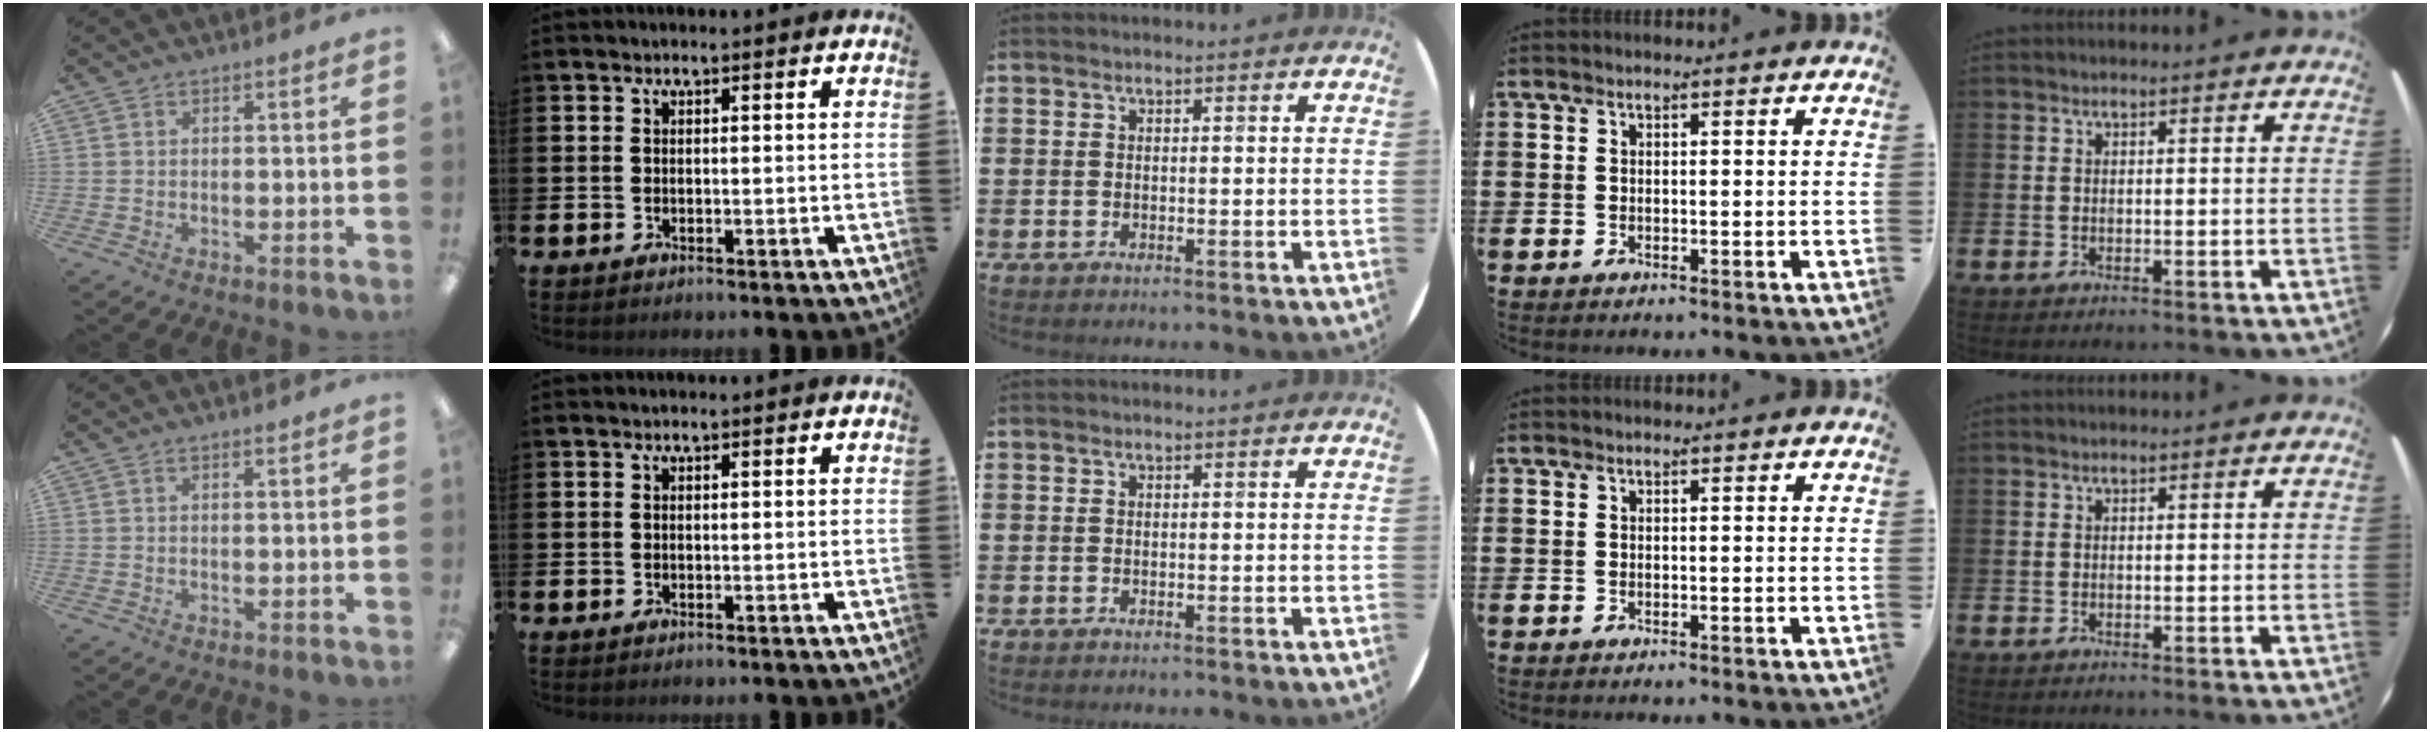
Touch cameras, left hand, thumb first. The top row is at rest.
{"thumb": {"total": 0.8, "force": [0.7, 0.1, 0.3], "torque": [-0.006, 0.000, 0.013]}}